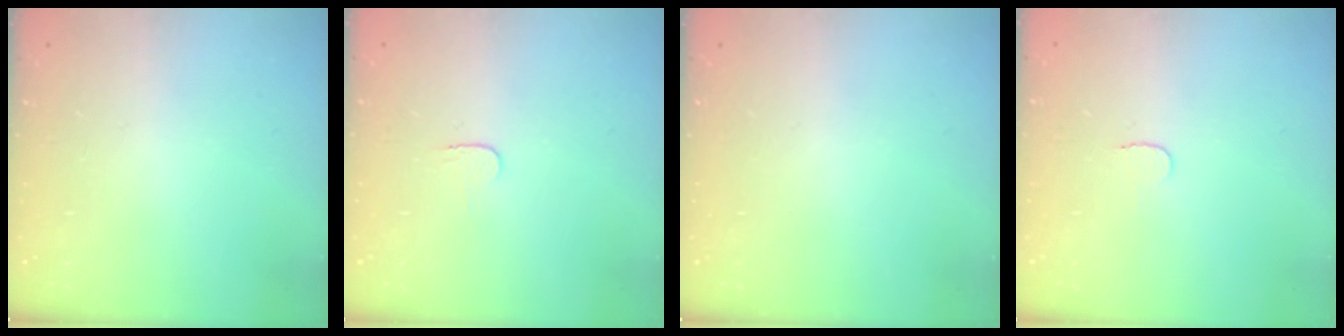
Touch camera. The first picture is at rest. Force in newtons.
{"total": 3.7, "press": 3.7, "slide": 0.4}
{"total": 0.0}
{"total": 3.5, "press": 3.5, "slide": 0.4}